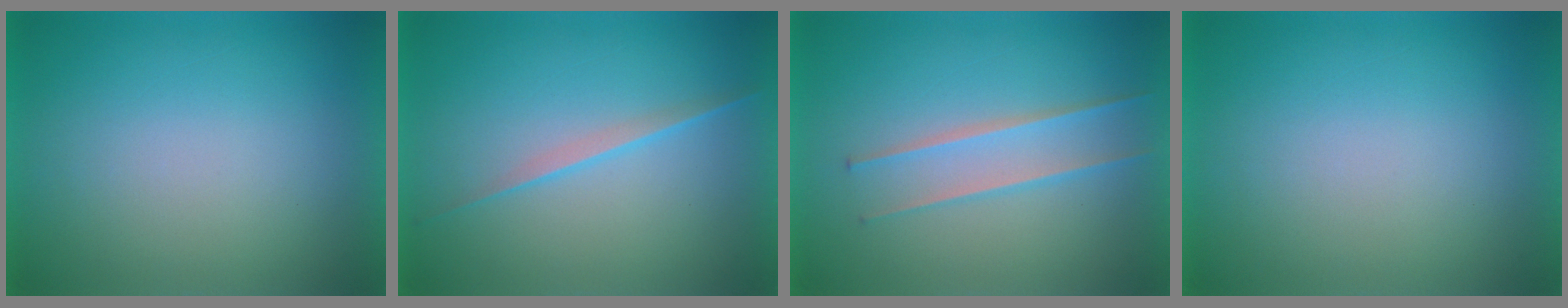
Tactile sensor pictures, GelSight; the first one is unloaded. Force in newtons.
{"total": 2.1}
{"total": 2.4}
{"total": 0.0}